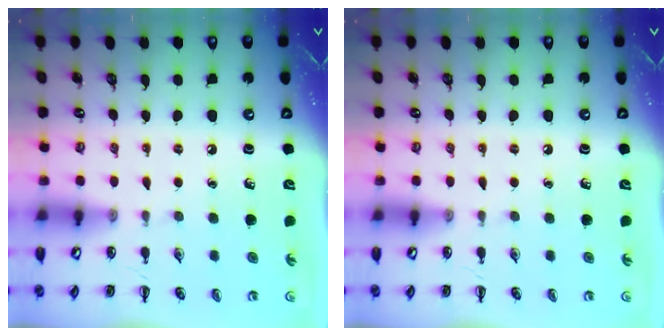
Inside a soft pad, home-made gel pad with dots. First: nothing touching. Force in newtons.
{"total": 0.0}